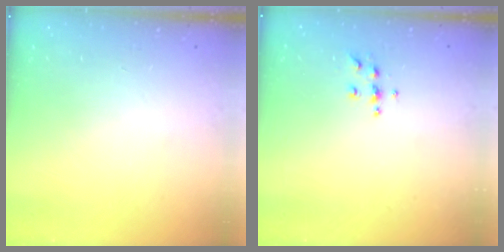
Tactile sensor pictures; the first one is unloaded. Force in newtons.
{"total": 5.6, "press": 5.6, "slide": 0.4}